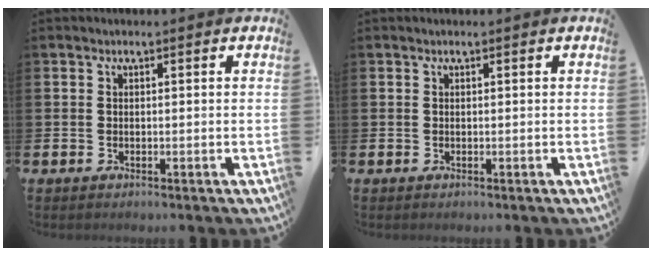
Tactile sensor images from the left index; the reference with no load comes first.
{"total": 0.0}